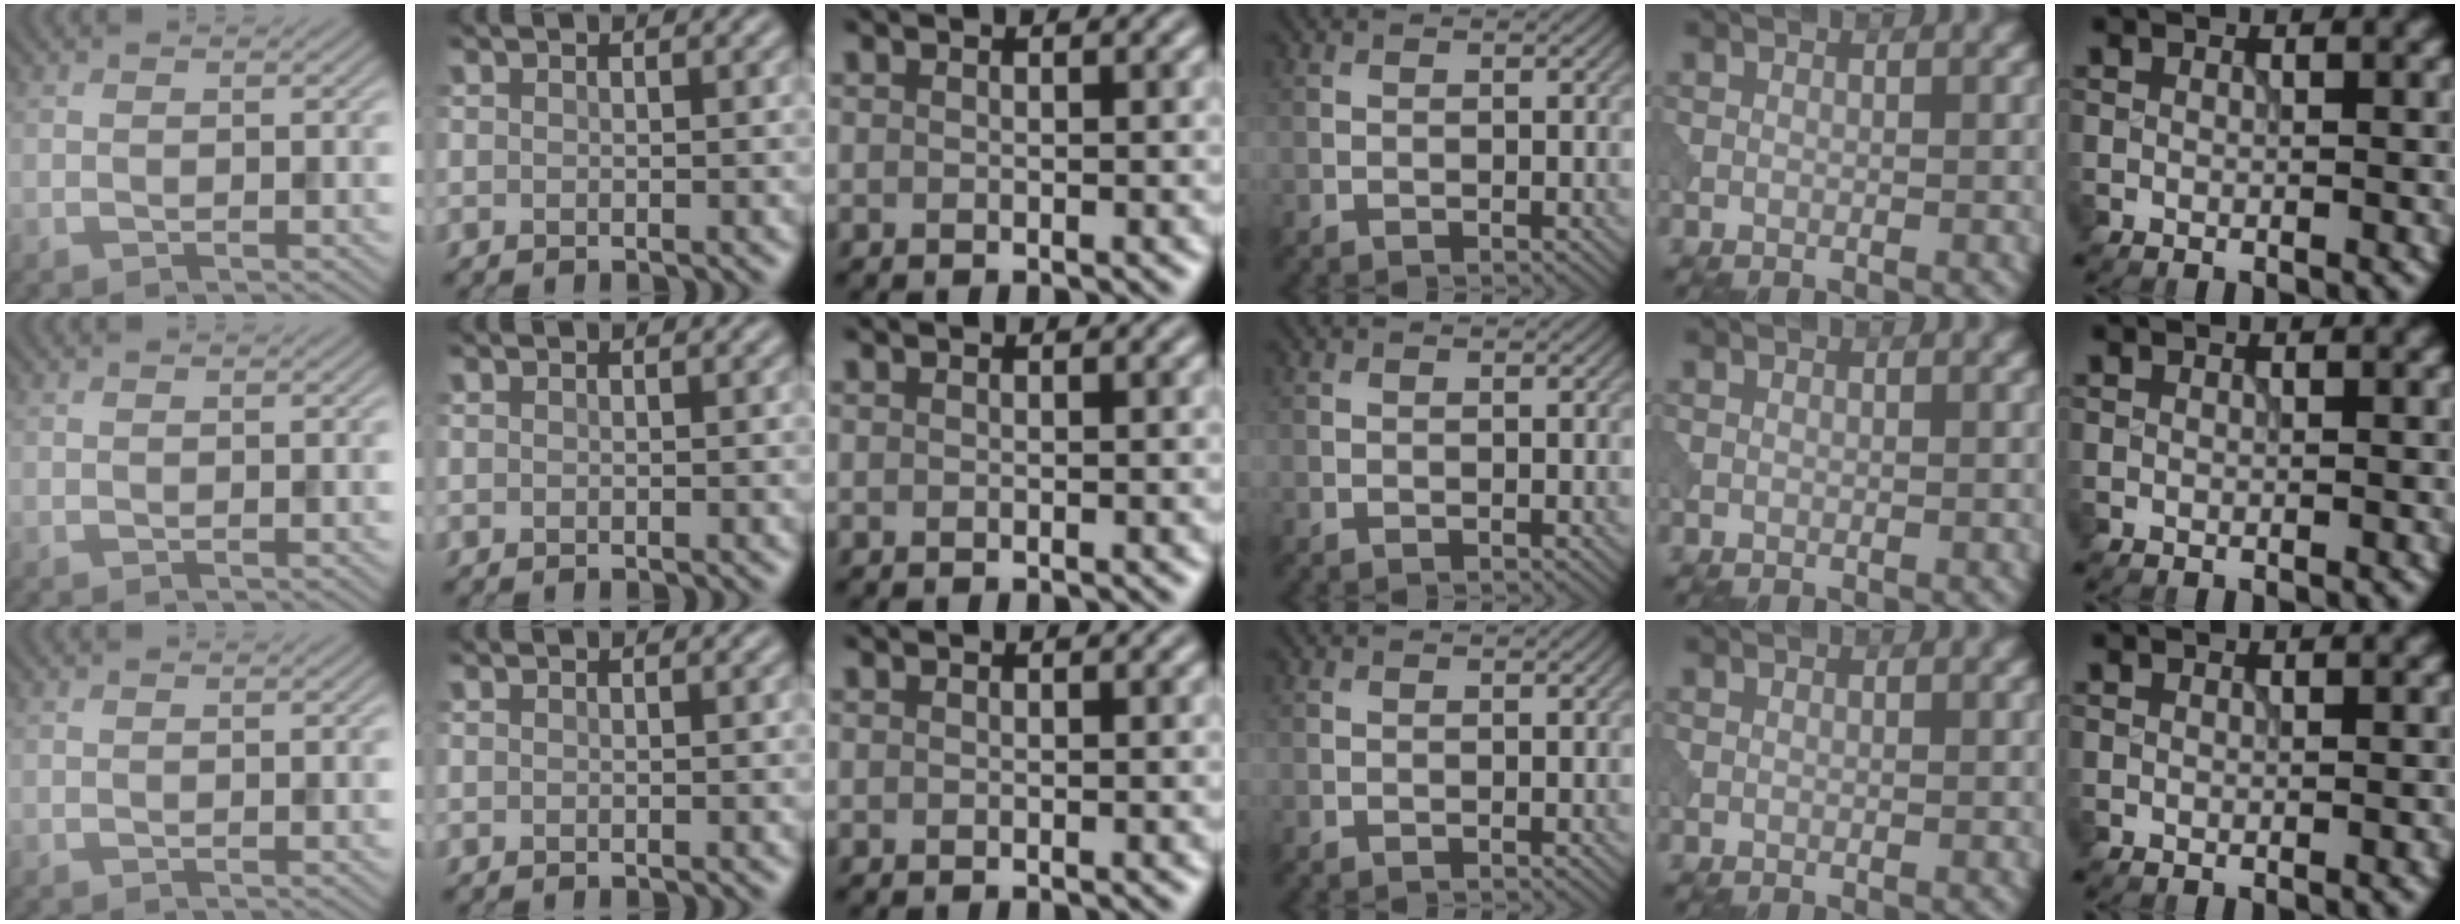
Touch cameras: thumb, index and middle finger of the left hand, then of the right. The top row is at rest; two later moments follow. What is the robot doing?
{"motion": "pour", "object": "beaker"}